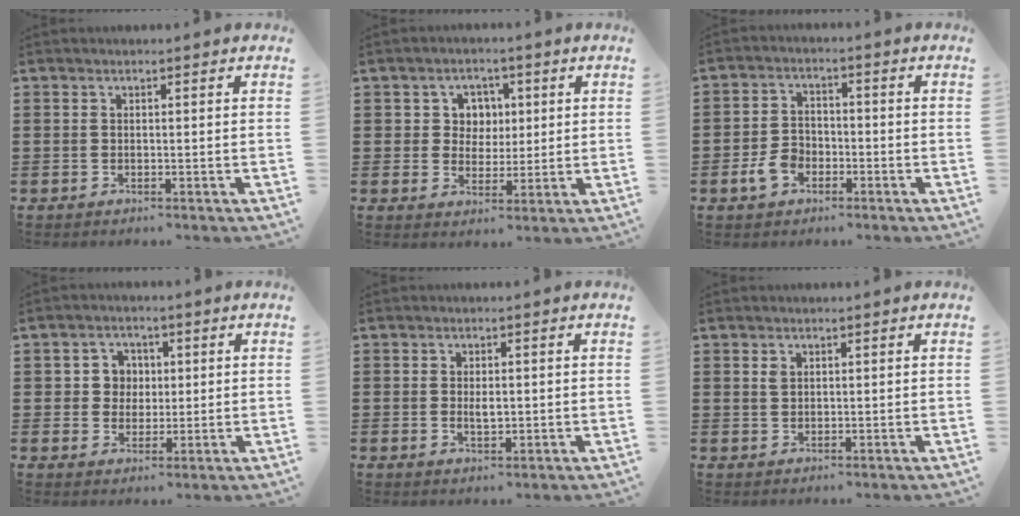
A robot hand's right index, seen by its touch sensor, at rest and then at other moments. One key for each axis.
{"total": 4.5, "fx": 1.2, "fy": 4.1, "fz": 1.3, "tx": -0.038, "ty": 0.012, "tz": 0.017}
{"total": 4.7, "fx": -2.0, "fy": 3.3, "fz": 2.8, "tx": -0.079, "ty": -0.001, "tz": -0.044}
{"total": 4.3, "fx": 0.6, "fy": 4.0, "fz": 1.4, "tx": -0.046, "ty": 0.013, "tz": 0.007}
{"total": 2.1, "fx": -0.1, "fy": 1.1, "fz": 1.8, "tx": -0.034, "ty": 0.005, "tz": -0.002}
{"total": 1.2, "fx": 0.6, "fy": 0.8, "fz": 0.7, "tx": -0.017, "ty": 0.004, "tz": 0.012}